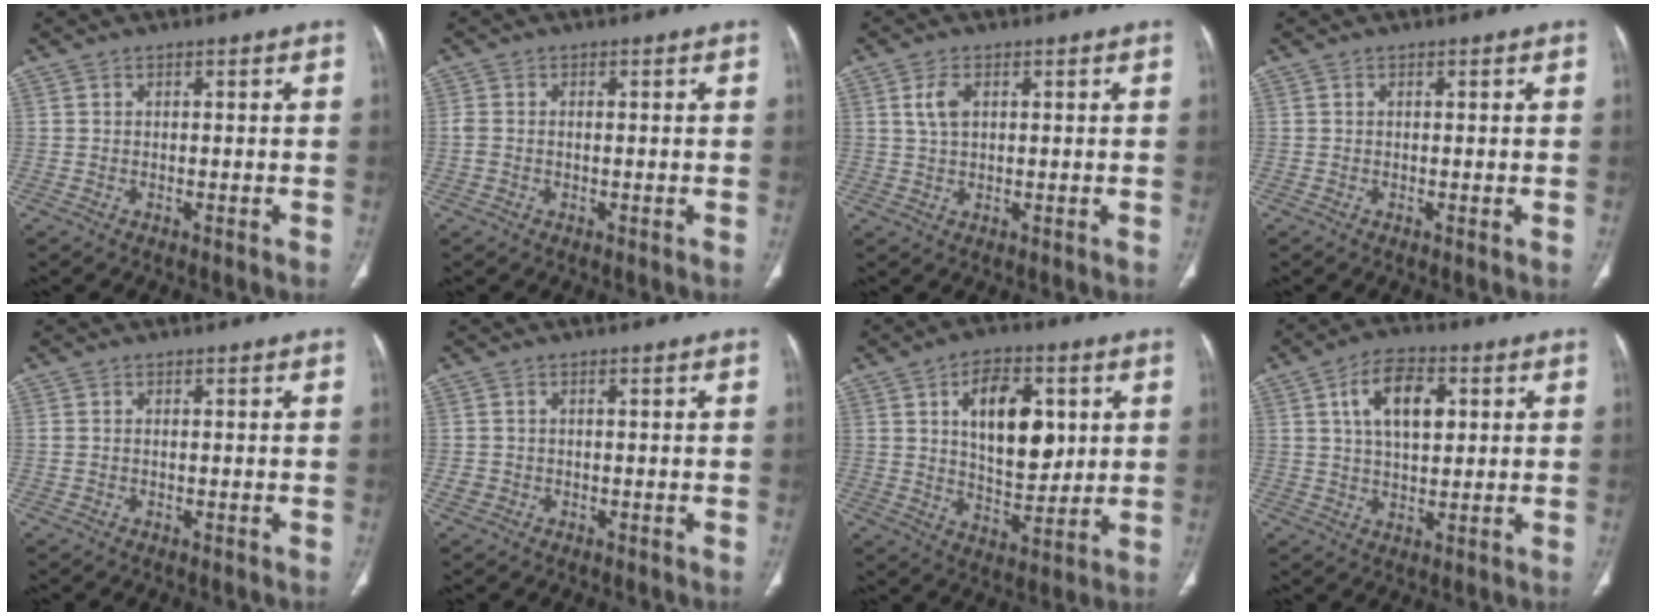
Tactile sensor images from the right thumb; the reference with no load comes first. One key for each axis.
{"total": 1.8, "fx": -0.1, "fy": 1.2, "fz": 1.3, "tx": -0.043, "ty": 0.006, "tz": -0.003}
{"total": 3.5, "fx": 1.2, "fy": 1.9, "fz": 2.7, "tx": -0.057, "ty": 0.002, "tz": 0.026}
{"total": 0.6, "fx": 0.0, "fy": -0.1, "fz": 0.6, "tx": -0.013, "ty": -0.004, "tz": -0.001}
{"total": 0.8, "fx": 0.1, "fy": 0.5, "fz": 0.7, "tx": -0.024, "ty": 0.011, "tz": 0.009}
{"total": 1.2, "fx": -0.3, "fy": 1.1, "fz": 0.4, "tx": -0.007, "ty": 0.002, "tz": -0.003}
{"total": 14.8, "fx": 4.1, "fy": 8.3, "fz": 11.6, "tx": -0.141, "ty": -0.025, "tz": 0.071}
{"total": 10.5, "fx": 3.2, "fy": 5.9, "fz": 8.1, "tx": -0.117, "ty": -0.007, "tz": 0.050}